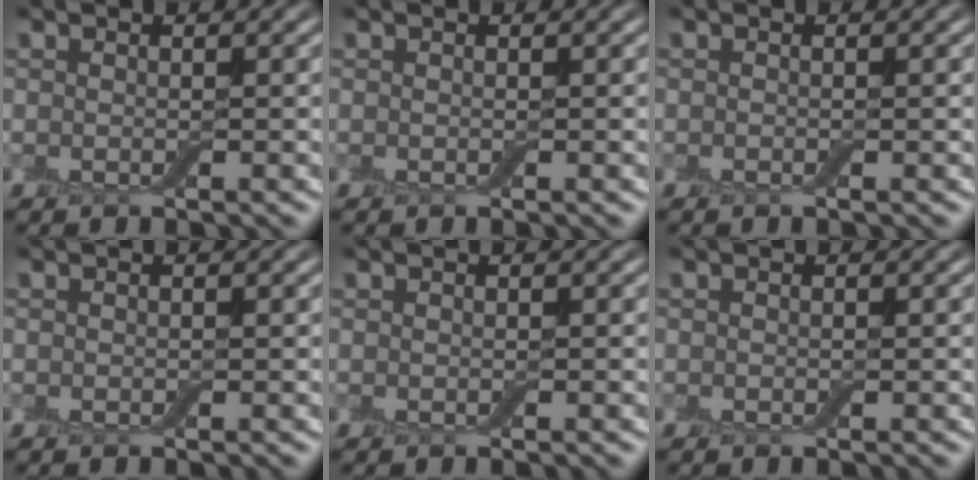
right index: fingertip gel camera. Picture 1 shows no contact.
{"total": 0.0}
{"total": 0.0}
{"total": 0.0}
{"total": 0.0}
{"total": 0.0}